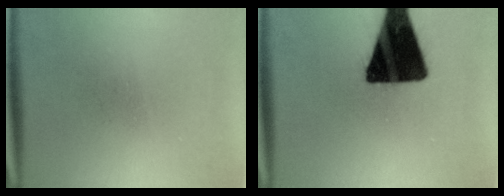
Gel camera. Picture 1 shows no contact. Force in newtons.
{"total": 19.4}